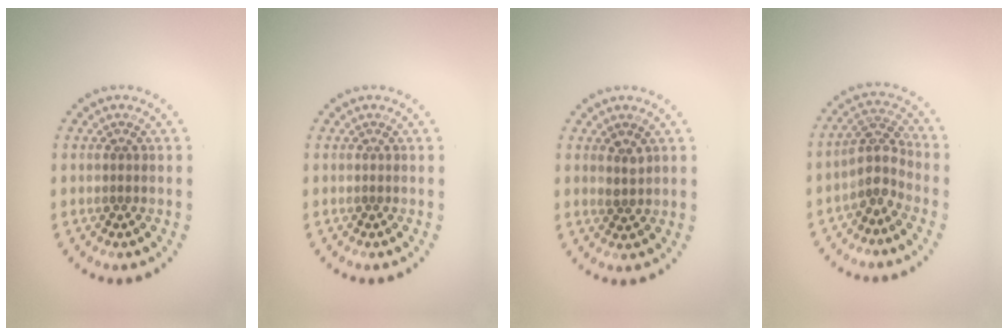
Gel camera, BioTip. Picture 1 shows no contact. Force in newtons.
{"total": 0.0}
{"total": 0.9, "press": 0.8, "slide": 0.4}
{"total": 3.0, "press": 2.3, "slide": 1.8}